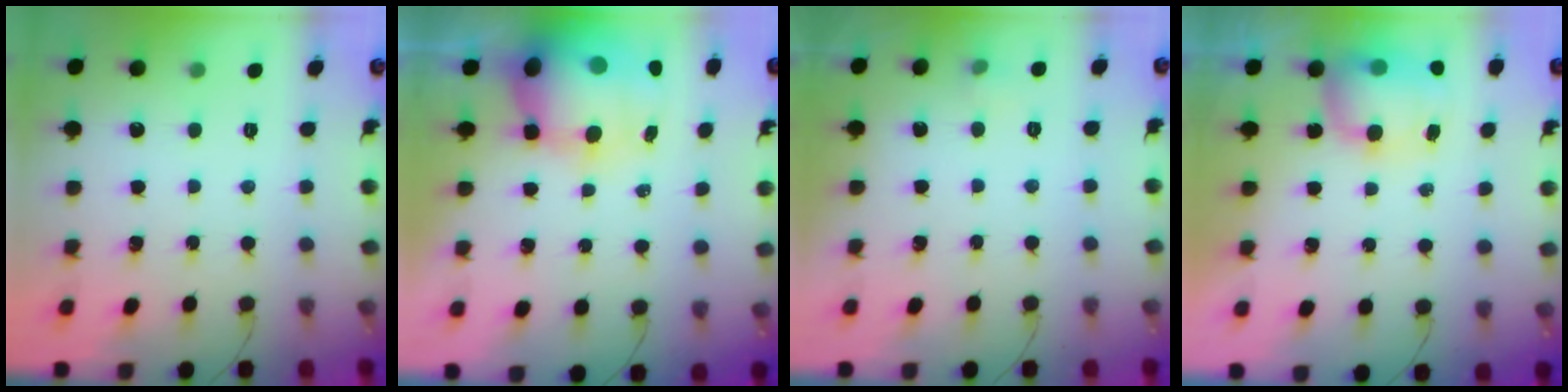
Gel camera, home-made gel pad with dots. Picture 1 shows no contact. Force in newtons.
{"total": 19.4, "press": 18.9, "slide": 4.6}
{"total": 3.9, "press": 3.7, "slide": 1.2}
{"total": 8.1, "press": 7.9, "slide": 1.9}